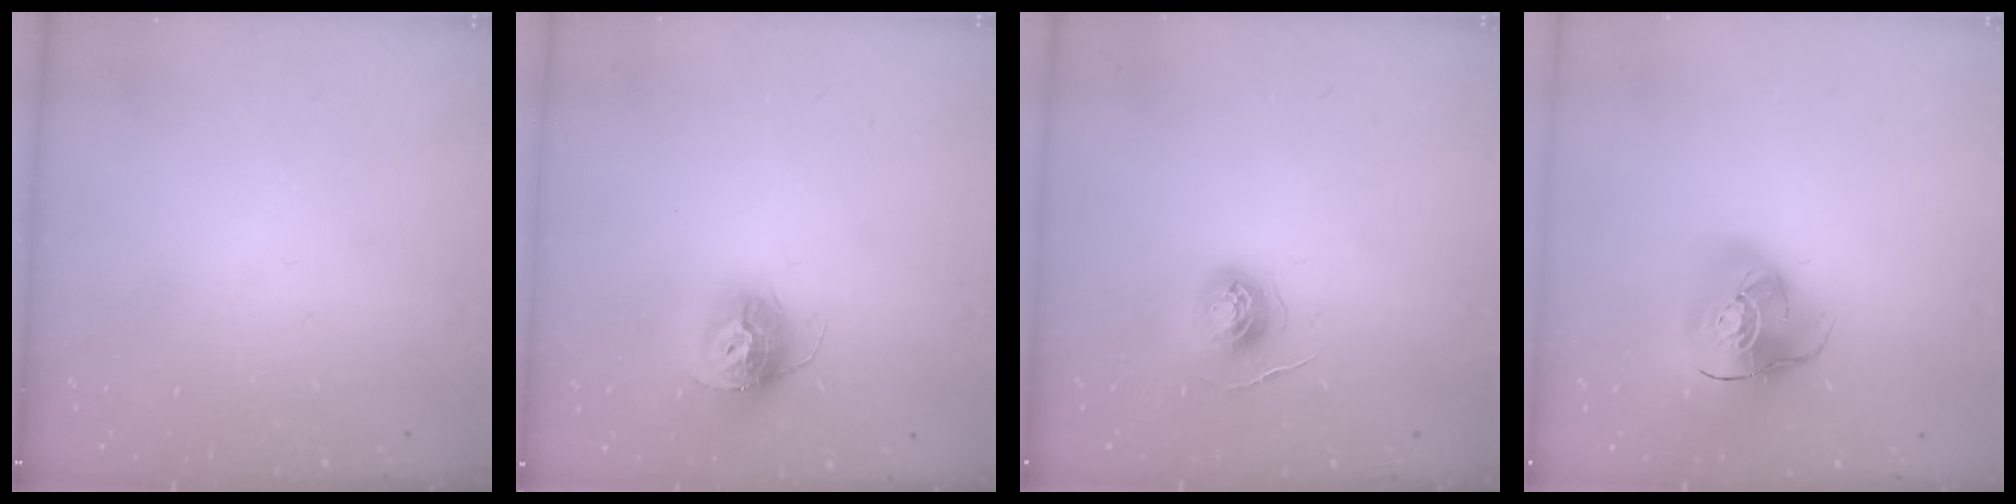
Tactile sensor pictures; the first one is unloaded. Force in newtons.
{"total": 12.1, "press": 12.0, "slide": 1.0}
{"total": 5.7, "press": 5.7, "slide": 0.5}
{"total": 15.4, "press": 15.2, "slide": 2.3}